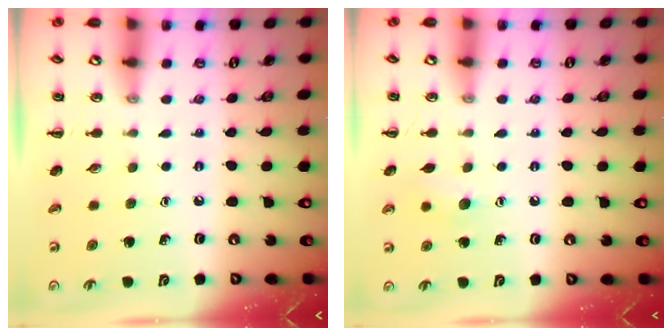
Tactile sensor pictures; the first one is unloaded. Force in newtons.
{"total": 5.7, "press": 5.5, "slide": 1.5}